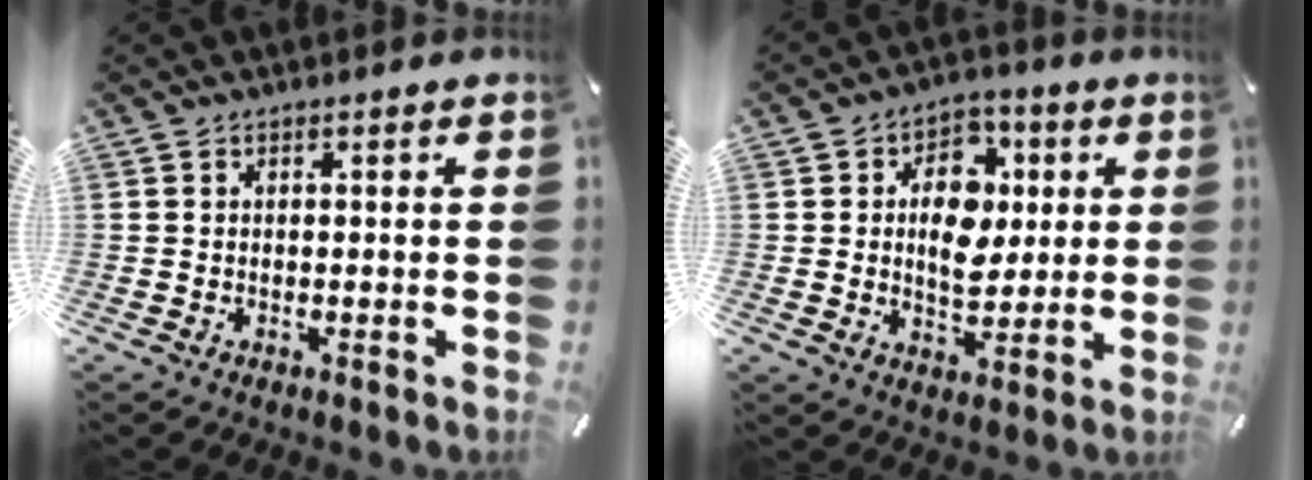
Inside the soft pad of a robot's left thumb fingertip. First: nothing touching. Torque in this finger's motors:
{"motor_torque": [0.32, 0.32, 0.79, -0.72, 0.29]}